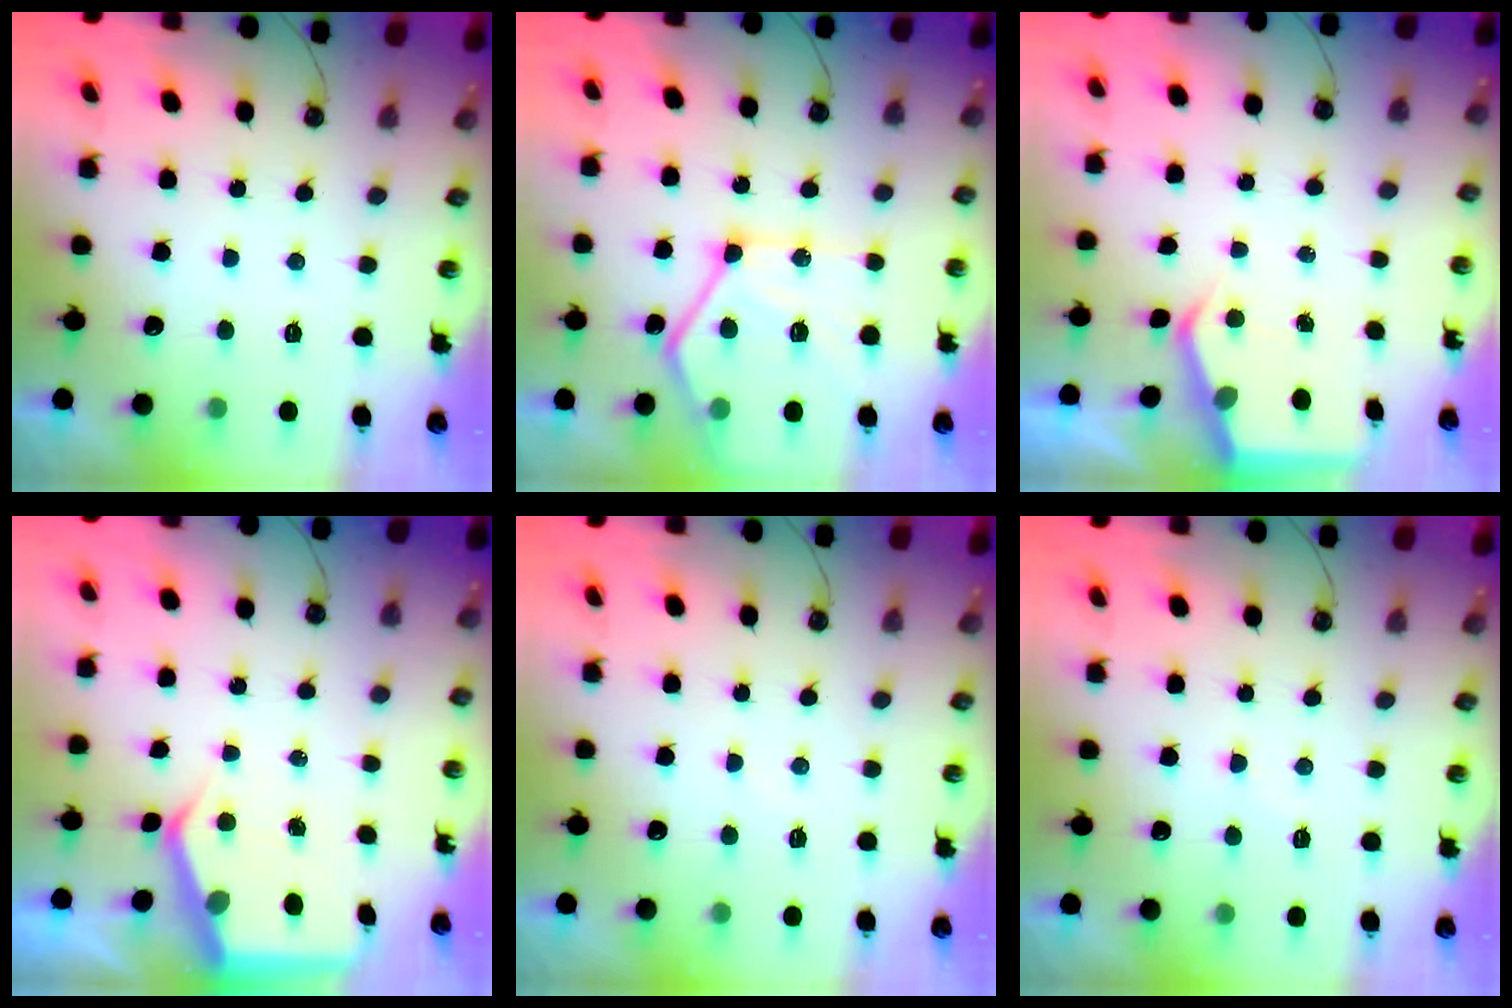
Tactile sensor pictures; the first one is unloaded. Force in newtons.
{"total": 18.1, "press": 18.0, "slide": 2.1}
{"total": 4.3, "press": 4.3, "slide": 0.4}
{"total": 6.0, "press": 6.0, "slide": 0.5}
{"total": 2.8, "press": 2.8, "slide": 0.3}
{"total": 5.8, "press": 5.8, "slide": 0.7}